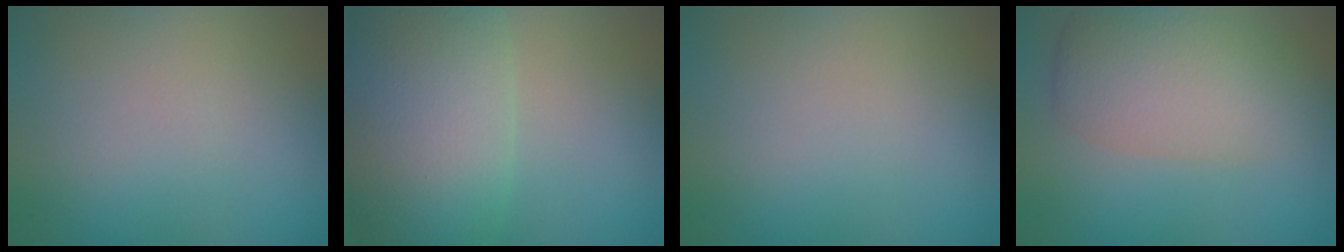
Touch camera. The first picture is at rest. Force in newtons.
{"total": 9.6, "press": 9.6, "slide": 0.5}
{"total": 0.0}
{"total": 6.0, "press": 6.0, "slide": 0.4}